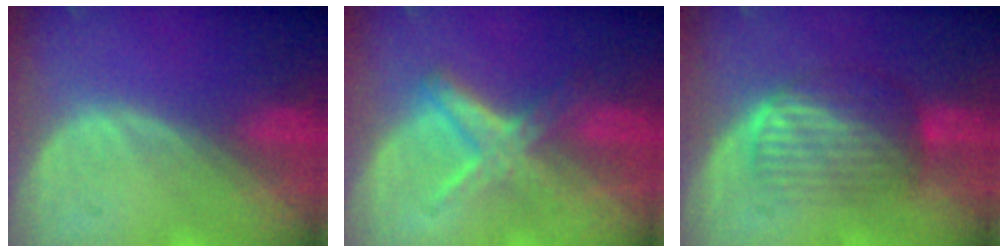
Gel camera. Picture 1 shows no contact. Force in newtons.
{"total": 5.7, "press": 5.5, "slide": 1.8}
{"total": 6.5, "press": 6.3, "slide": 1.7}